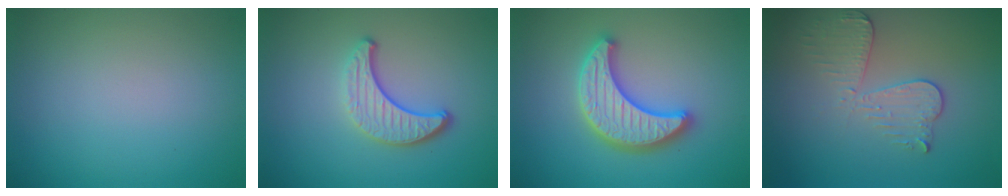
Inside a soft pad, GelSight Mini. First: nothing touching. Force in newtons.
{"total": 4.0, "press": 2.9, "slide": 2.7}
{"total": 5.3, "press": 5.2, "slide": 0.9}
{"total": 3.6, "press": 3.2, "slide": 1.7}